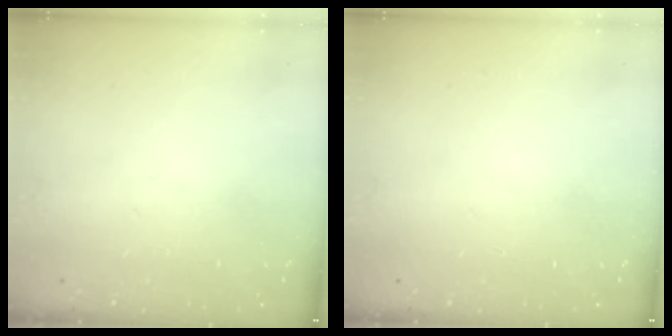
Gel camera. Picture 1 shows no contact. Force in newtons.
{"total": 0.0}